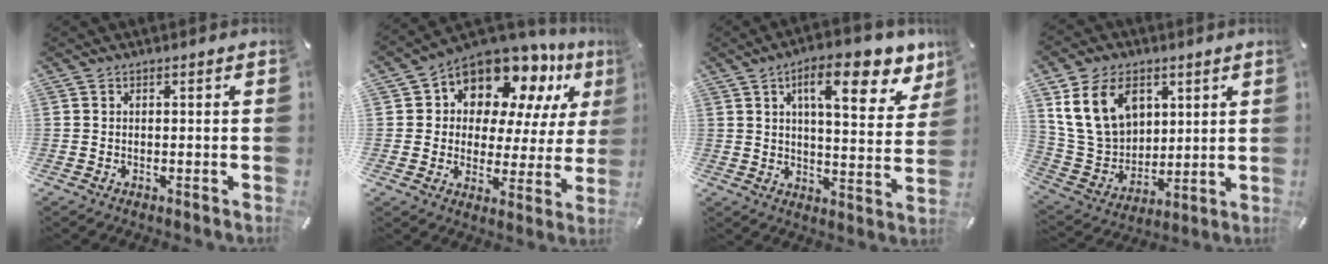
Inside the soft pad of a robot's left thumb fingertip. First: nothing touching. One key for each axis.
{"total": 13.0, "fx": 9.7, "fy": 7.3, "fz": 4.6, "tx": -0.088, "ty": -0.078, "tz": 0.175}
{"total": 15.7, "fx": 8.8, "fy": 5.5, "fz": 11.8, "tx": -0.166, "ty": -0.039, "tz": 0.137}
{"total": 16.0, "fx": 6.6, "fy": 12.0, "fz": 8.3, "tx": -0.189, "ty": -0.010, "tz": 0.128}